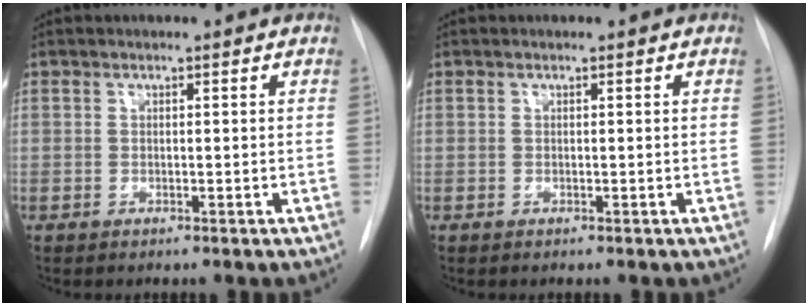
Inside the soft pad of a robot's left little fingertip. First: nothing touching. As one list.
[{"total": 0.0}]